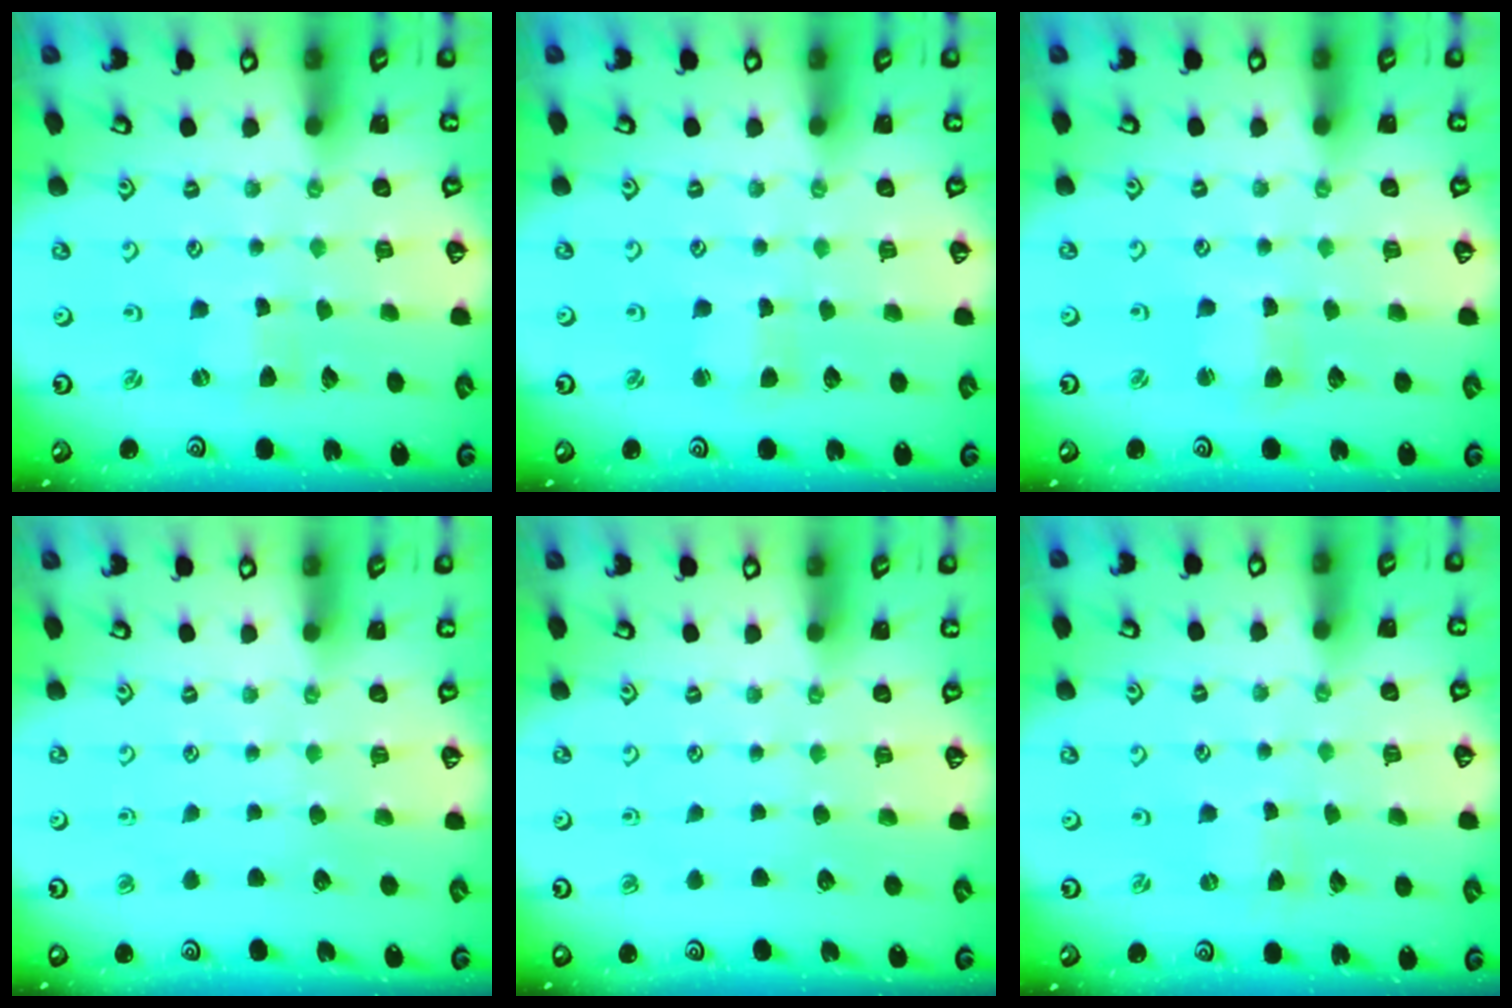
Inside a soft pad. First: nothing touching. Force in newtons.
{"total": 2.5, "press": 2.5, "slide": 0.3}
{"total": 2.2, "press": 2.2, "slide": 0.3}
{"total": 0.0}
{"total": 0.0}
{"total": 0.0}